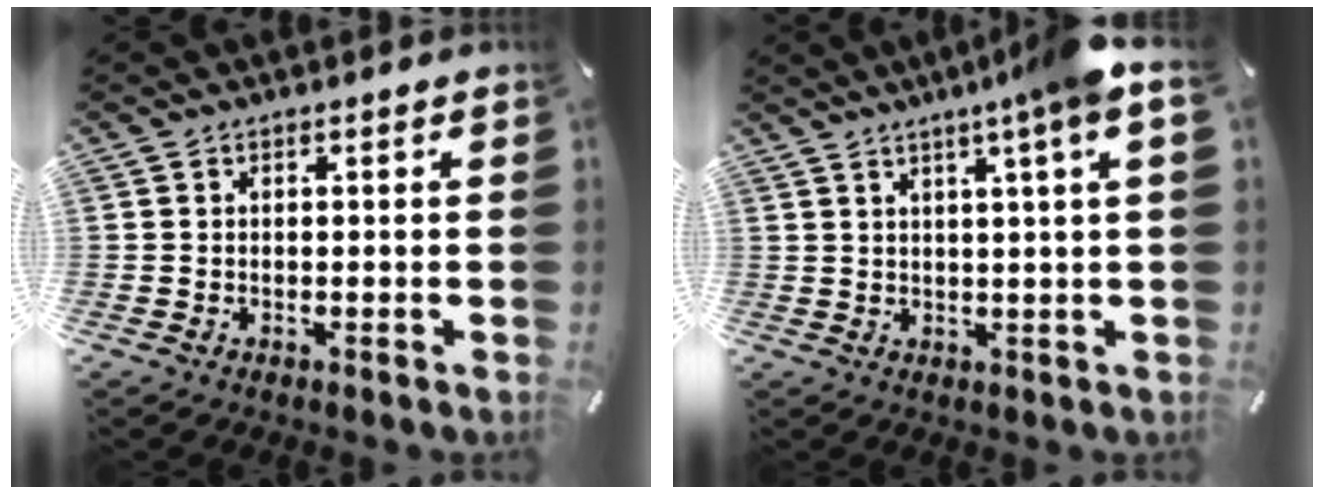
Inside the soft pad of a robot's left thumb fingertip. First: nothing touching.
{"total": 6.8, "force": [3.6, -0.6, 5.8], "torque": [-0.102, -0.010, 0.058]}